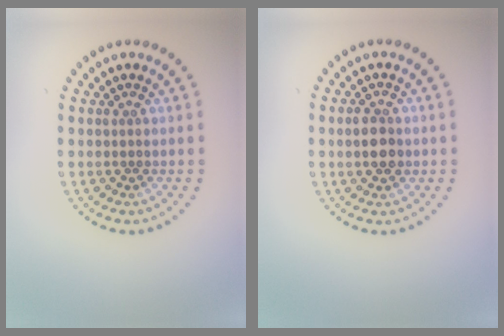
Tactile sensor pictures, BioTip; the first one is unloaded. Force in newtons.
{"total": 2.8, "press": 2.8, "slide": 0.1}